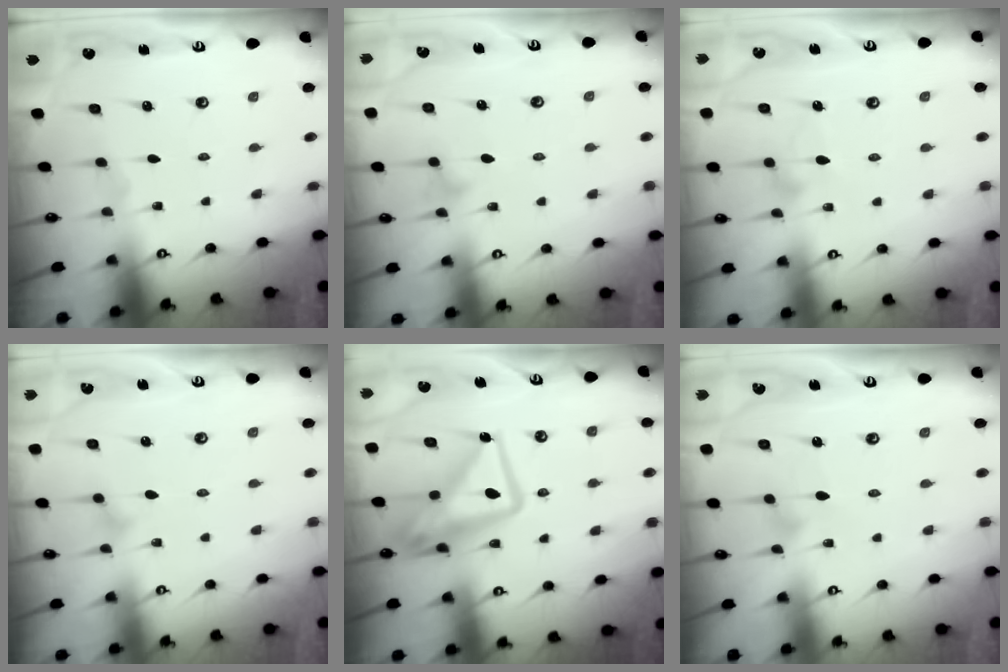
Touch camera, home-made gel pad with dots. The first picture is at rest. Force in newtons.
{"total": 7.6, "press": 7.6, "slide": 0.7}
{"total": 9.4, "press": 9.3, "slide": 0.5}
{"total": 7.1, "press": 7.1, "slide": 0.3}
{"total": 14.2, "press": 14.1, "slide": 1.5}
{"total": 3.3, "press": 3.3, "slide": 0.1}